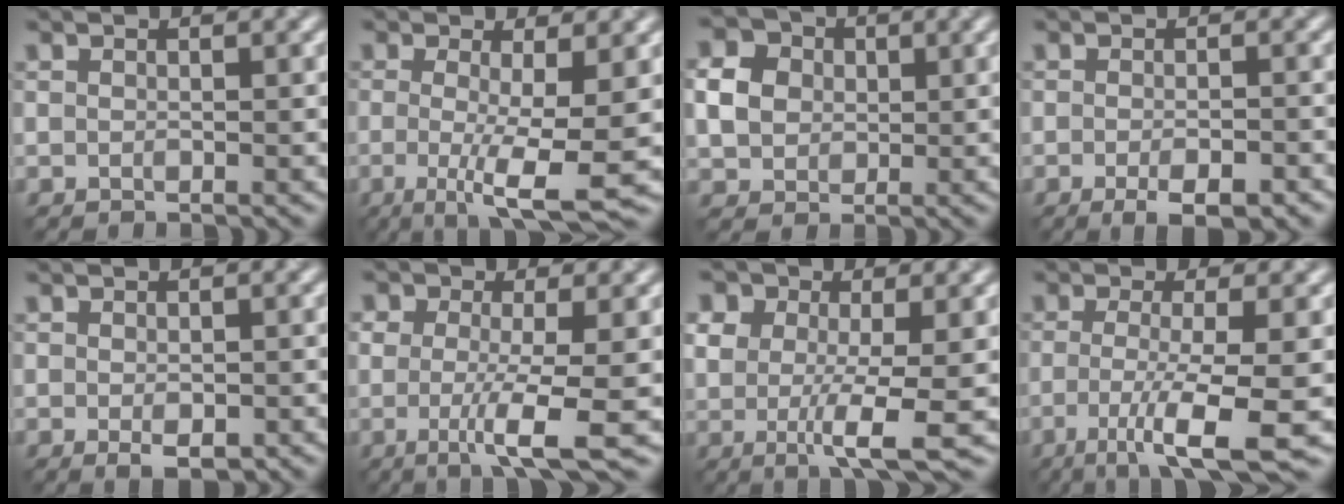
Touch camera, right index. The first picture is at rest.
{"total": 6.8, "force": [-1.3, 1.3, 6.5], "torque": [-0.102, -0.008, -0.015]}
{"total": 3.1, "force": [0.2, 2.9, 1.0], "torque": [-0.029, 0.015, 0.014]}
{"total": 3.6, "force": [-2.3, 0.6, 2.7], "torque": [-0.045, 0.001, -0.022]}
{"total": 1.3, "force": [-0.8, 0.1, 1.0], "torque": [-0.023, -0.001, 0.002]}
{"total": 4.4, "force": [-1.1, 0.9, 4.1], "torque": [-0.083, -0.009, -0.009]}
{"total": 5.0, "force": [0.0, 2.3, 4.5], "torque": [-0.096, 0.000, 0.008]}
{"total": 6.6, "force": [-2.6, 1.2, 6.0], "torque": [-0.107, -0.008, -0.043]}